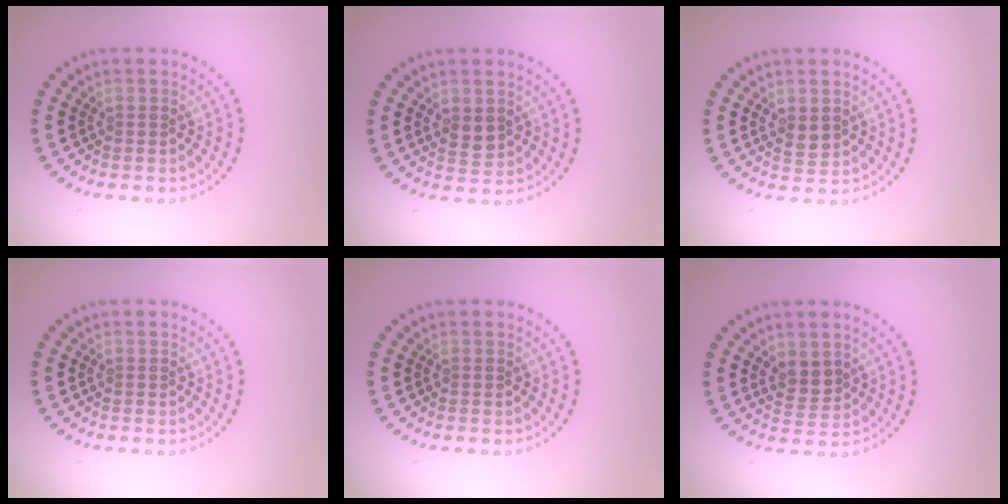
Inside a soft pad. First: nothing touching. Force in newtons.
{"total": 1.9, "press": 1.8, "slide": 0.3}
{"total": 1.6, "press": 1.6, "slide": 0.3}
{"total": 0.0}
{"total": 0.0}
{"total": 2.0, "press": 1.8, "slide": 0.9}